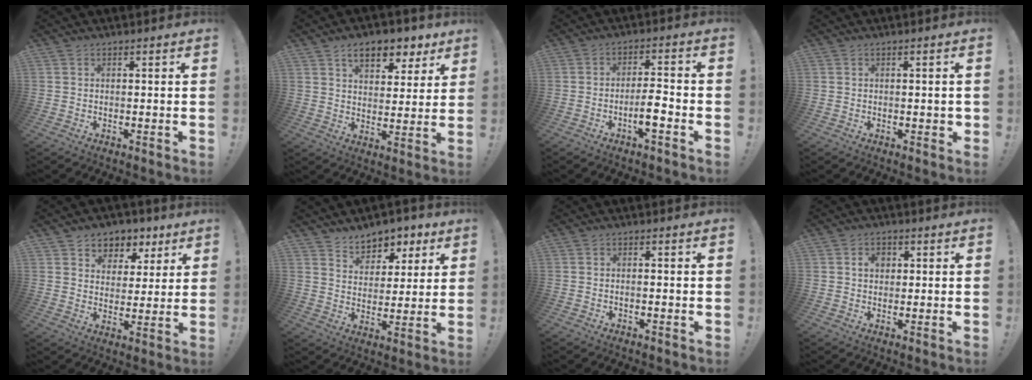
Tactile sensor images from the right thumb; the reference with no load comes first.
{"total": 10.2, "force": [6.3, 5.7, 5.7], "torque": [-0.076, -0.032, 0.113]}
{"total": 7.1, "force": [-3.1, 1.5, 6.2], "torque": [-0.098, 0.009, -0.055]}
{"total": 1.3, "force": [-0.1, 0.7, 1.1], "torque": [-0.014, 0.003, -0.002]}
{"total": 6.7, "force": [3.4, 5.7, 0.9], "torque": [-0.013, -0.025, 0.068]}
{"total": 7.6, "force": [5.6, 5.0, 1.1], "torque": [-0.016, -0.045, 0.110]}
{"total": 1.0, "force": [-0.8, 0.1, 0.6], "torque": [-0.011, 0.002, -0.013]}
{"total": 3.6, "force": [0.7, 2.8, 2.2], "torque": [-0.032, 0.004, 0.008]}